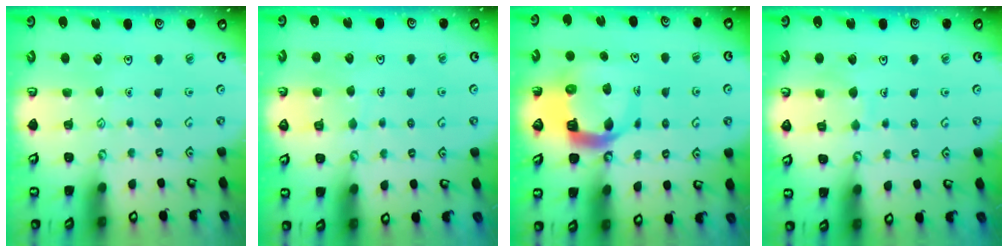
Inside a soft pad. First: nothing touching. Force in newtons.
{"total": 6.5, "press": 6.5, "slide": 0.4}
{"total": 9.0, "press": 8.9, "slide": 1.2}
{"total": 5.4, "press": 5.4, "slide": 0.5}